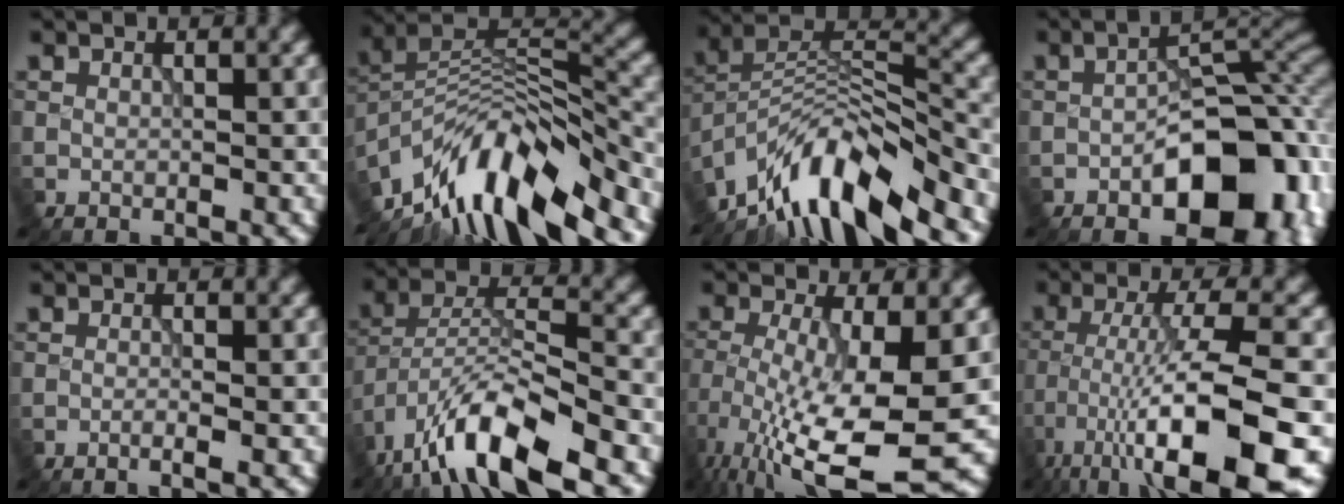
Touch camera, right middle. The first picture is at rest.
{"total": 11.9, "force": [-8.5, 3.9, 7.4], "torque": [-0.128, 0.018, -0.159]}
{"total": 10.8, "force": [-8.1, 3.0, 6.5], "torque": [-0.105, 0.015, -0.157]}
{"total": 12.3, "force": [-3.9, 6.8, 9.5], "torque": [-0.114, -0.005, -0.058]}
{"total": 1.0, "force": [-0.6, 0.0, 0.9], "torque": [-0.010, 0.003, -0.015]}
{"total": 11.2, "force": [-7.6, 3.3, 7.5], "torque": [-0.131, 0.008, -0.150]}
{"total": 10.6, "force": [-4.3, 2.5, 9.3], "torque": [-0.189, -0.026, -0.067]}
{"total": 11.5, "force": [-6.1, 2.3, 9.4], "torque": [-0.158, 0.006, -0.100]}